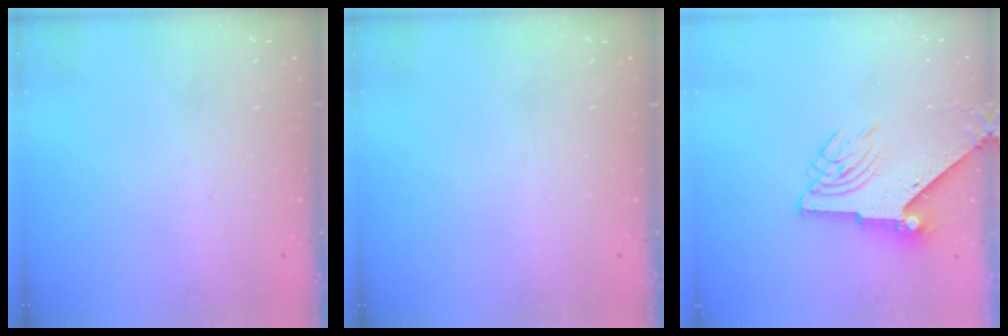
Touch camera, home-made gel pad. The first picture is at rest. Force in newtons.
{"total": 0.0}
{"total": 7.4, "press": 7.3, "slide": 0.9}